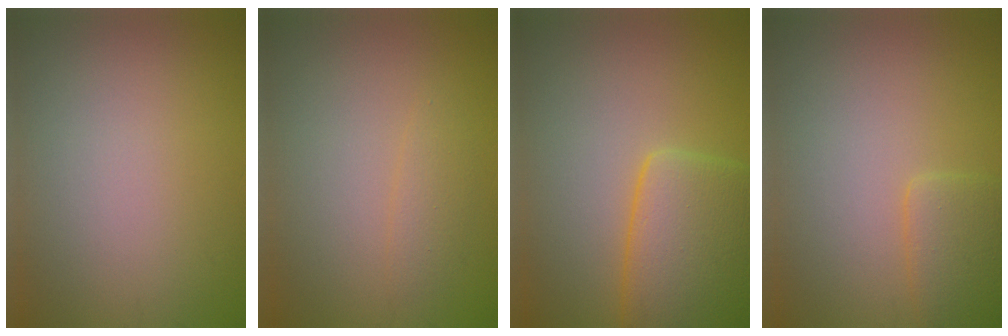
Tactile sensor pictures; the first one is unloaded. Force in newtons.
{"total": 1.2, "press": 1.2, "slide": 0.1}
{"total": 7.3, "press": 7.2, "slide": 0.6}
{"total": 2.6, "press": 2.5, "slide": 0.2}